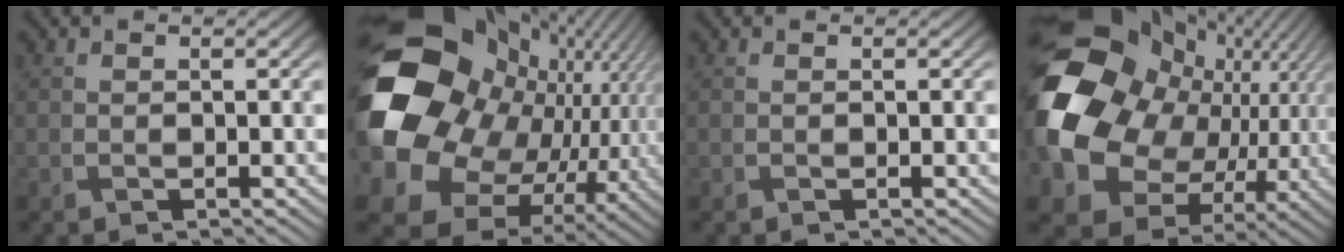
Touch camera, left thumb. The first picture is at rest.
{"total": 21.8, "force": [0.1, 17.1, 13.6], "torque": [-0.342, -0.061, 0.047]}
{"total": 0.0}
{"total": 23.2, "force": [0.1, 19.4, 12.6], "torque": [-0.309, -0.067, 0.011]}